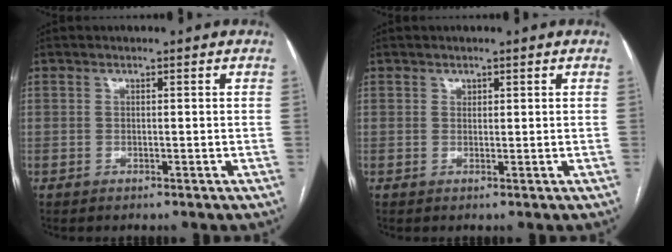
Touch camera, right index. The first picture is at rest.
{"total": 0.9, "force": [0.6, 0.6, 0.3], "torque": [-0.001, -0.001, 0.008]}